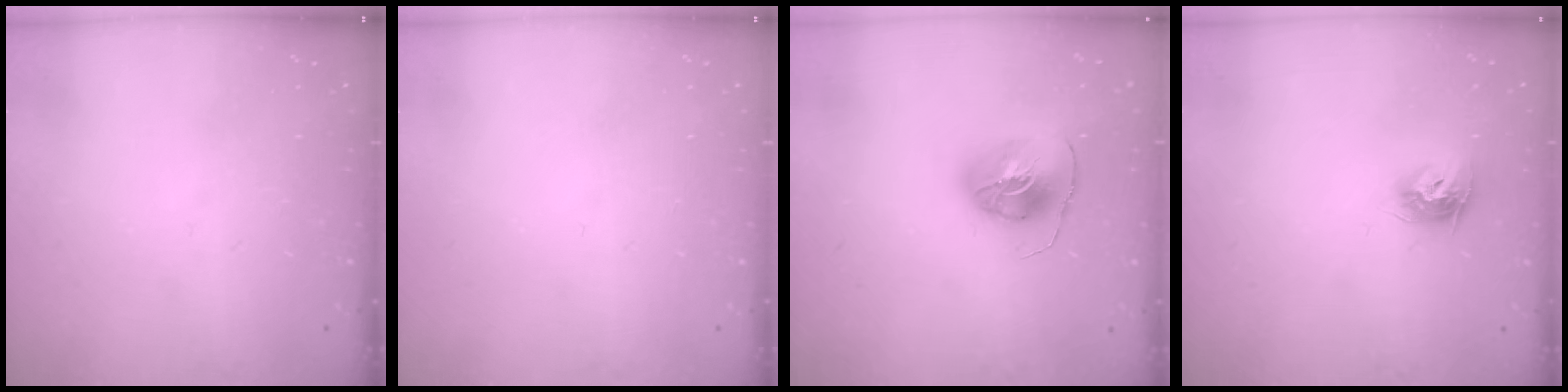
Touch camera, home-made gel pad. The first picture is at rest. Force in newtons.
{"total": 0.0}
{"total": 9.1, "press": 9.1, "slide": 0.5}
{"total": 8.7, "press": 8.7, "slide": 0.3}